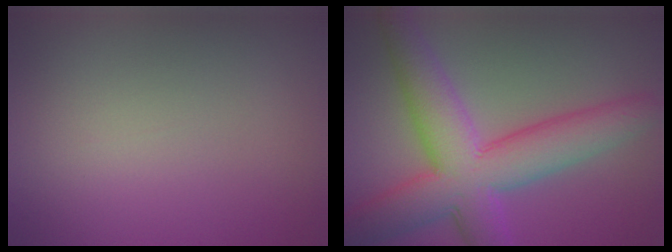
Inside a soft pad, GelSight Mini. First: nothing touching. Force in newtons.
{"total": 9.3, "press": 9.3, "slide": 0.4}